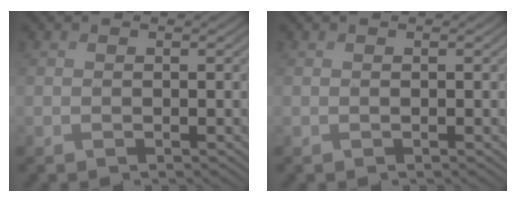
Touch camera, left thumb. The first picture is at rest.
{"total": 0.0}